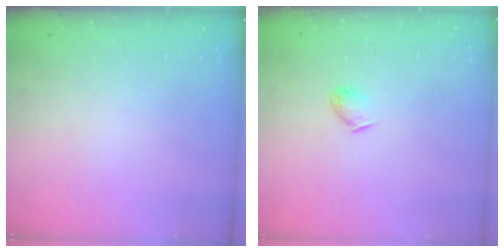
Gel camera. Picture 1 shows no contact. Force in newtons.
{"total": 3.8, "press": 3.7, "slide": 0.7}